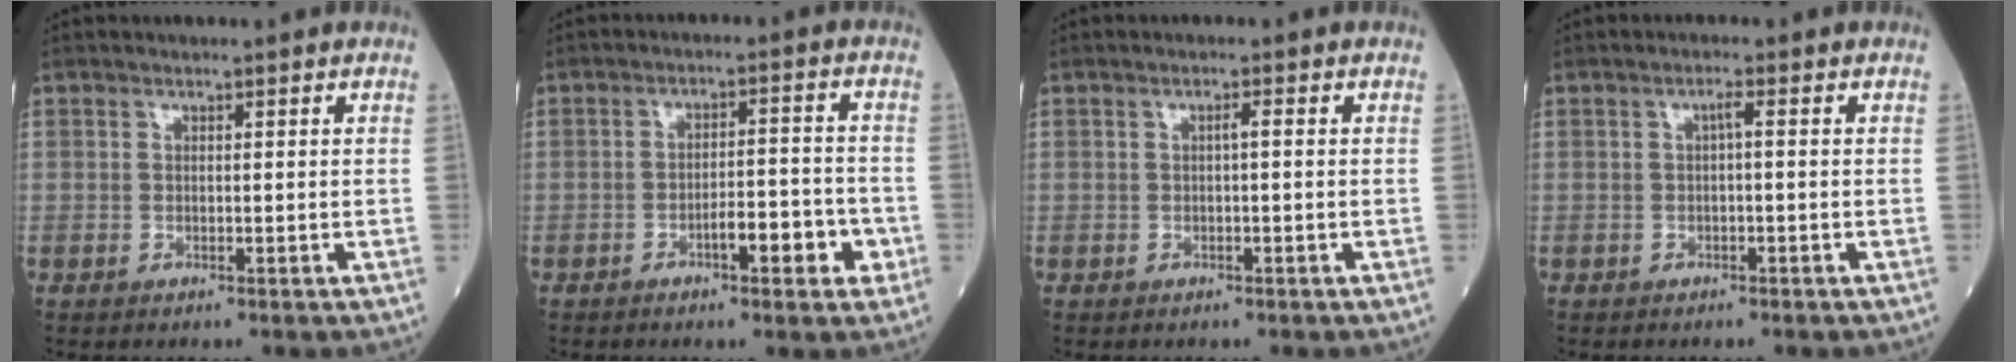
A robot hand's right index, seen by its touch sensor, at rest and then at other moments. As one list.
[{"total": 6.2, "force": [-2.8, 1.7, 5.3], "torque": [-0.072, 0.011, -0.039]}, {"total": 1.0, "force": [0.0, 0.0, 1.0], "torque": [-0.016, 0.003, 0.000]}, {"total": 1.2, "force": [0.1, 0.1, 1.2], "torque": [-0.022, 0.003, 0.000]}]